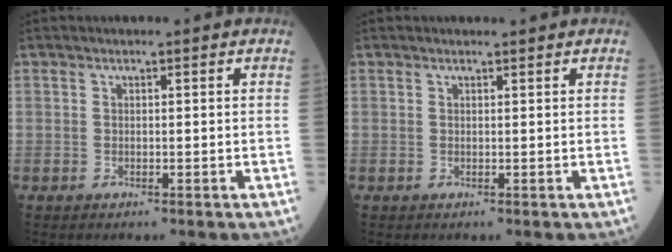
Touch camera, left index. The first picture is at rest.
{"total": 0.6, "force": [0.6, -0.1, 0.0], "torque": [-0.004, -0.003, 0.008]}